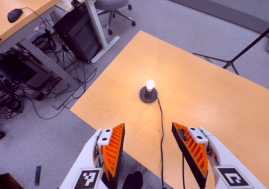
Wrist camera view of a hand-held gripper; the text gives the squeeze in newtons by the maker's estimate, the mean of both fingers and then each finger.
{"total": 0.0}